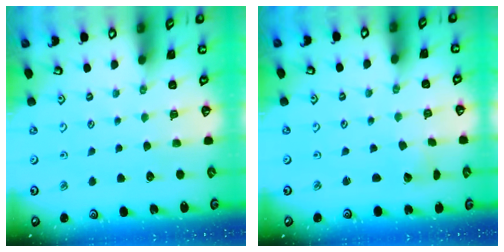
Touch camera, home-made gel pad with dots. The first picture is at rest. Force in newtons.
{"total": 2.0, "press": 2.0, "slide": 0.1}